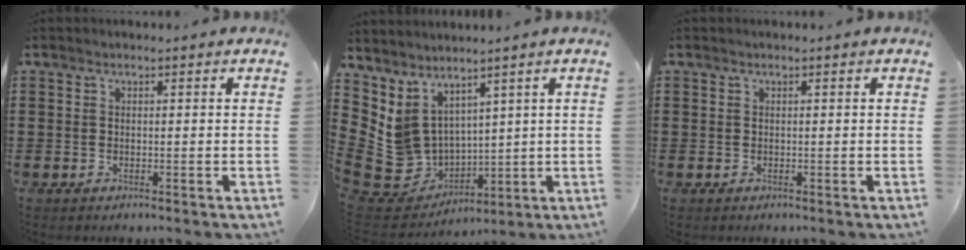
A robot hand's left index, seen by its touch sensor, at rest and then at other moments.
{"total": 7.0, "force": [1.9, 6.4, 2.3], "torque": [-0.107, -0.031, 0.041]}
{"total": 0.0}